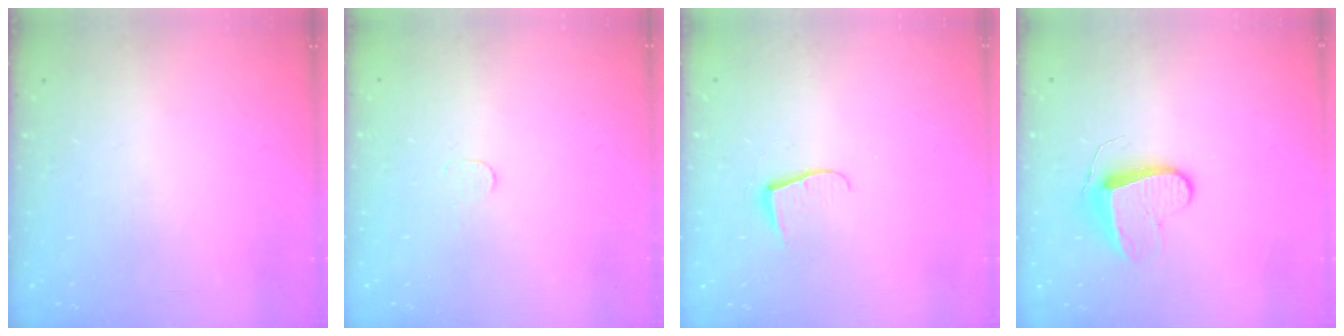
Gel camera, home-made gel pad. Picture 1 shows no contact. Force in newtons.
{"total": 3.1, "press": 3.1, "slide": 0.3}
{"total": 6.2, "press": 6.2, "slide": 0.5}
{"total": 9.3, "press": 9.3, "slide": 0.6}